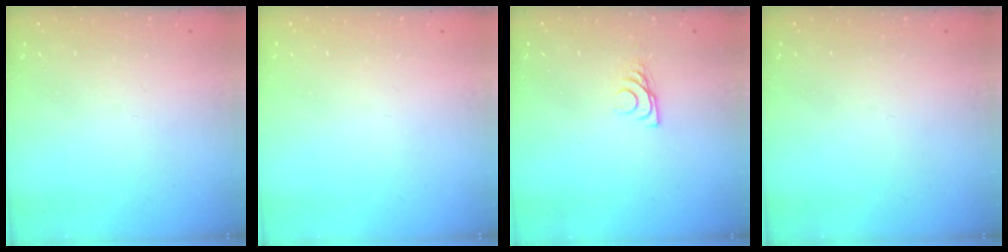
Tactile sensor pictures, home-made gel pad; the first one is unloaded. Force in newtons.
{"total": 0.0}
{"total": 6.8, "press": 6.8, "slide": 0.6}
{"total": 0.0}